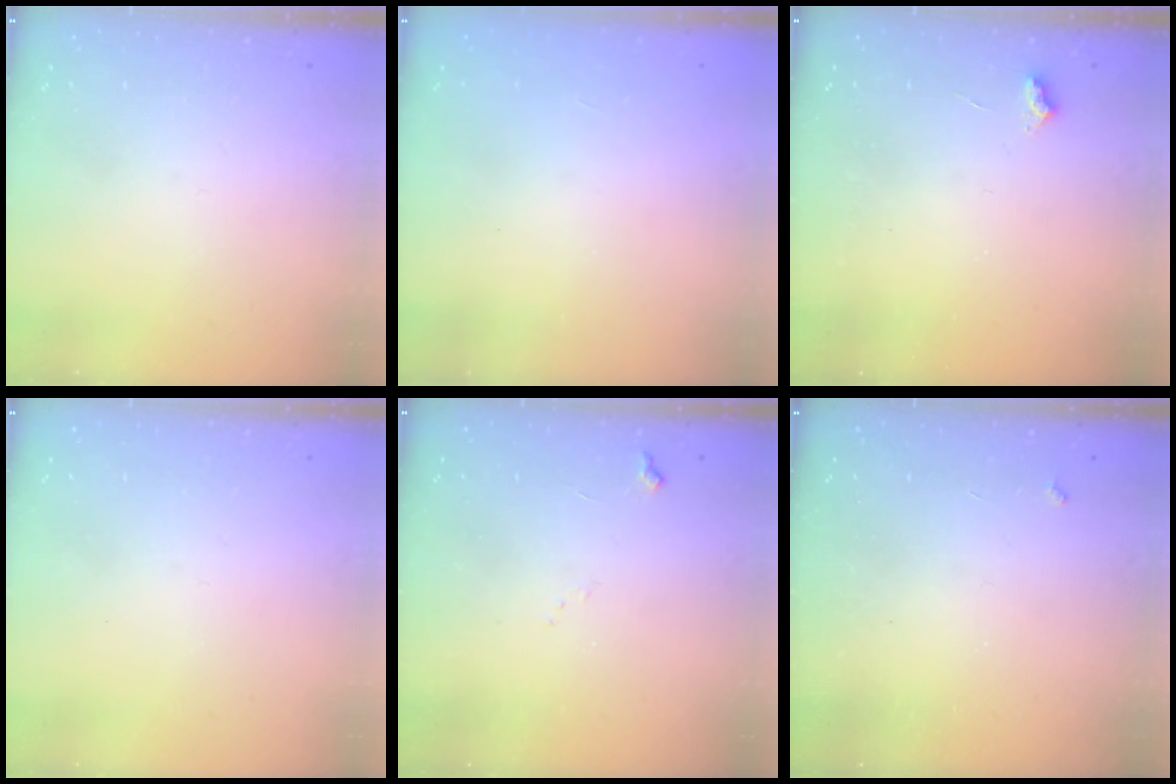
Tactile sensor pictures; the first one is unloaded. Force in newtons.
{"total": 1.2, "press": 1.1, "slide": 0.5}
{"total": 3.0, "press": 2.9, "slide": 0.5}
{"total": 0.0}
{"total": 5.5, "press": 5.5, "slide": 0.6}
{"total": 3.8, "press": 3.7, "slide": 0.6}